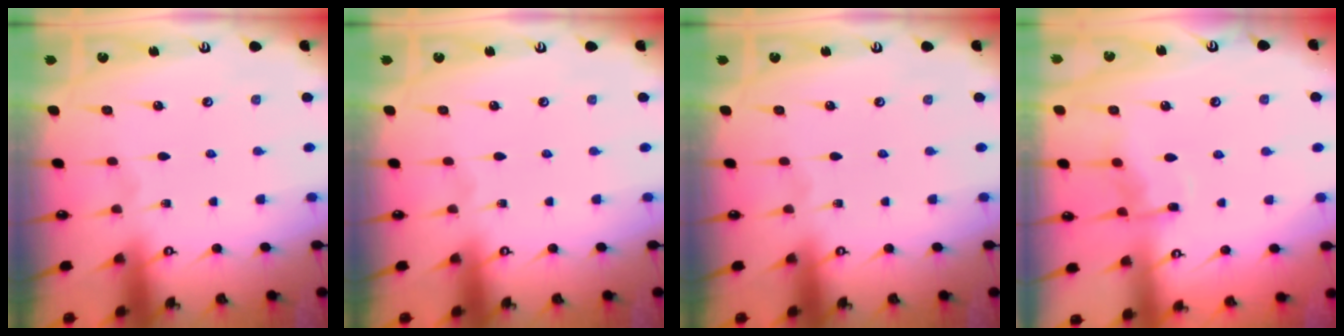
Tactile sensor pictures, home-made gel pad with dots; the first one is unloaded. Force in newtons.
{"total": 0.0}
{"total": 0.0}
{"total": 6.8, "press": 6.7, "slide": 0.7}